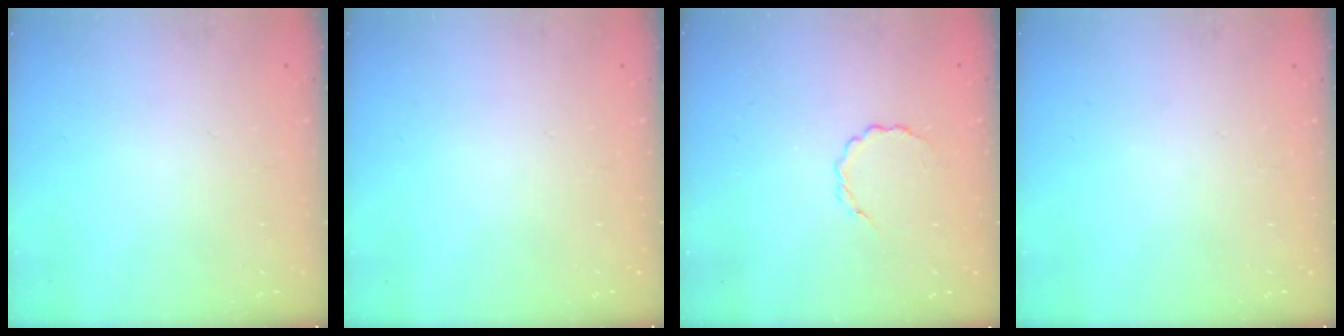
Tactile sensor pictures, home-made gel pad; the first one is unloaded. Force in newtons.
{"total": 0.0}
{"total": 3.0, "press": 2.8, "slide": 1.0}
{"total": 0.0}